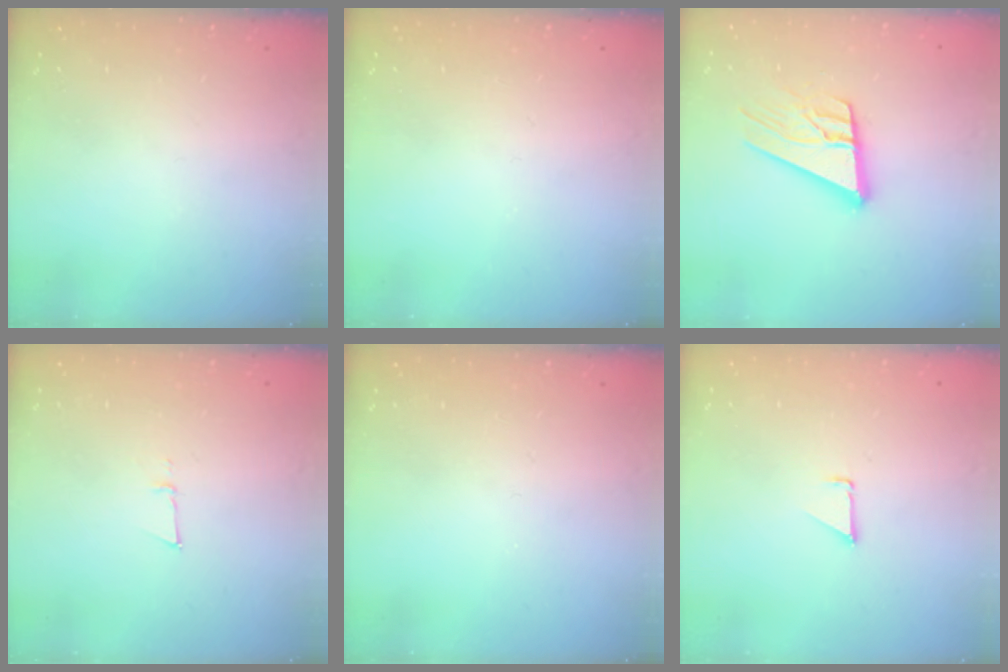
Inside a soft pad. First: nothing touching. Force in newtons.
{"total": 0.0}
{"total": 14.1, "press": 13.9, "slide": 2.4}
{"total": 3.8, "press": 3.7, "slide": 1.0}
{"total": 0.0}
{"total": 0.7, "press": 0.7, "slide": 0.1}